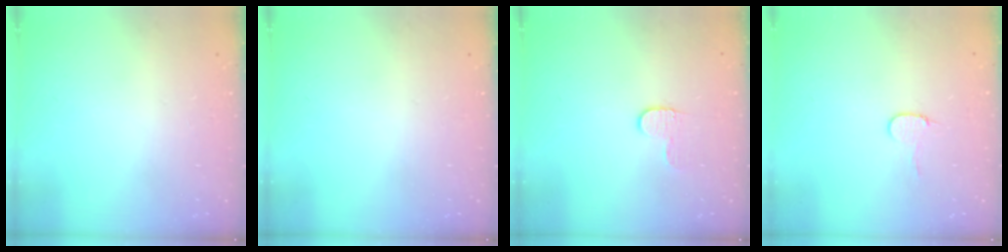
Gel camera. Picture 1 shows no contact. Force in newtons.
{"total": 0.0}
{"total": 5.8, "press": 5.8, "slide": 0.5}
{"total": 5.9, "press": 5.9, "slide": 0.5}